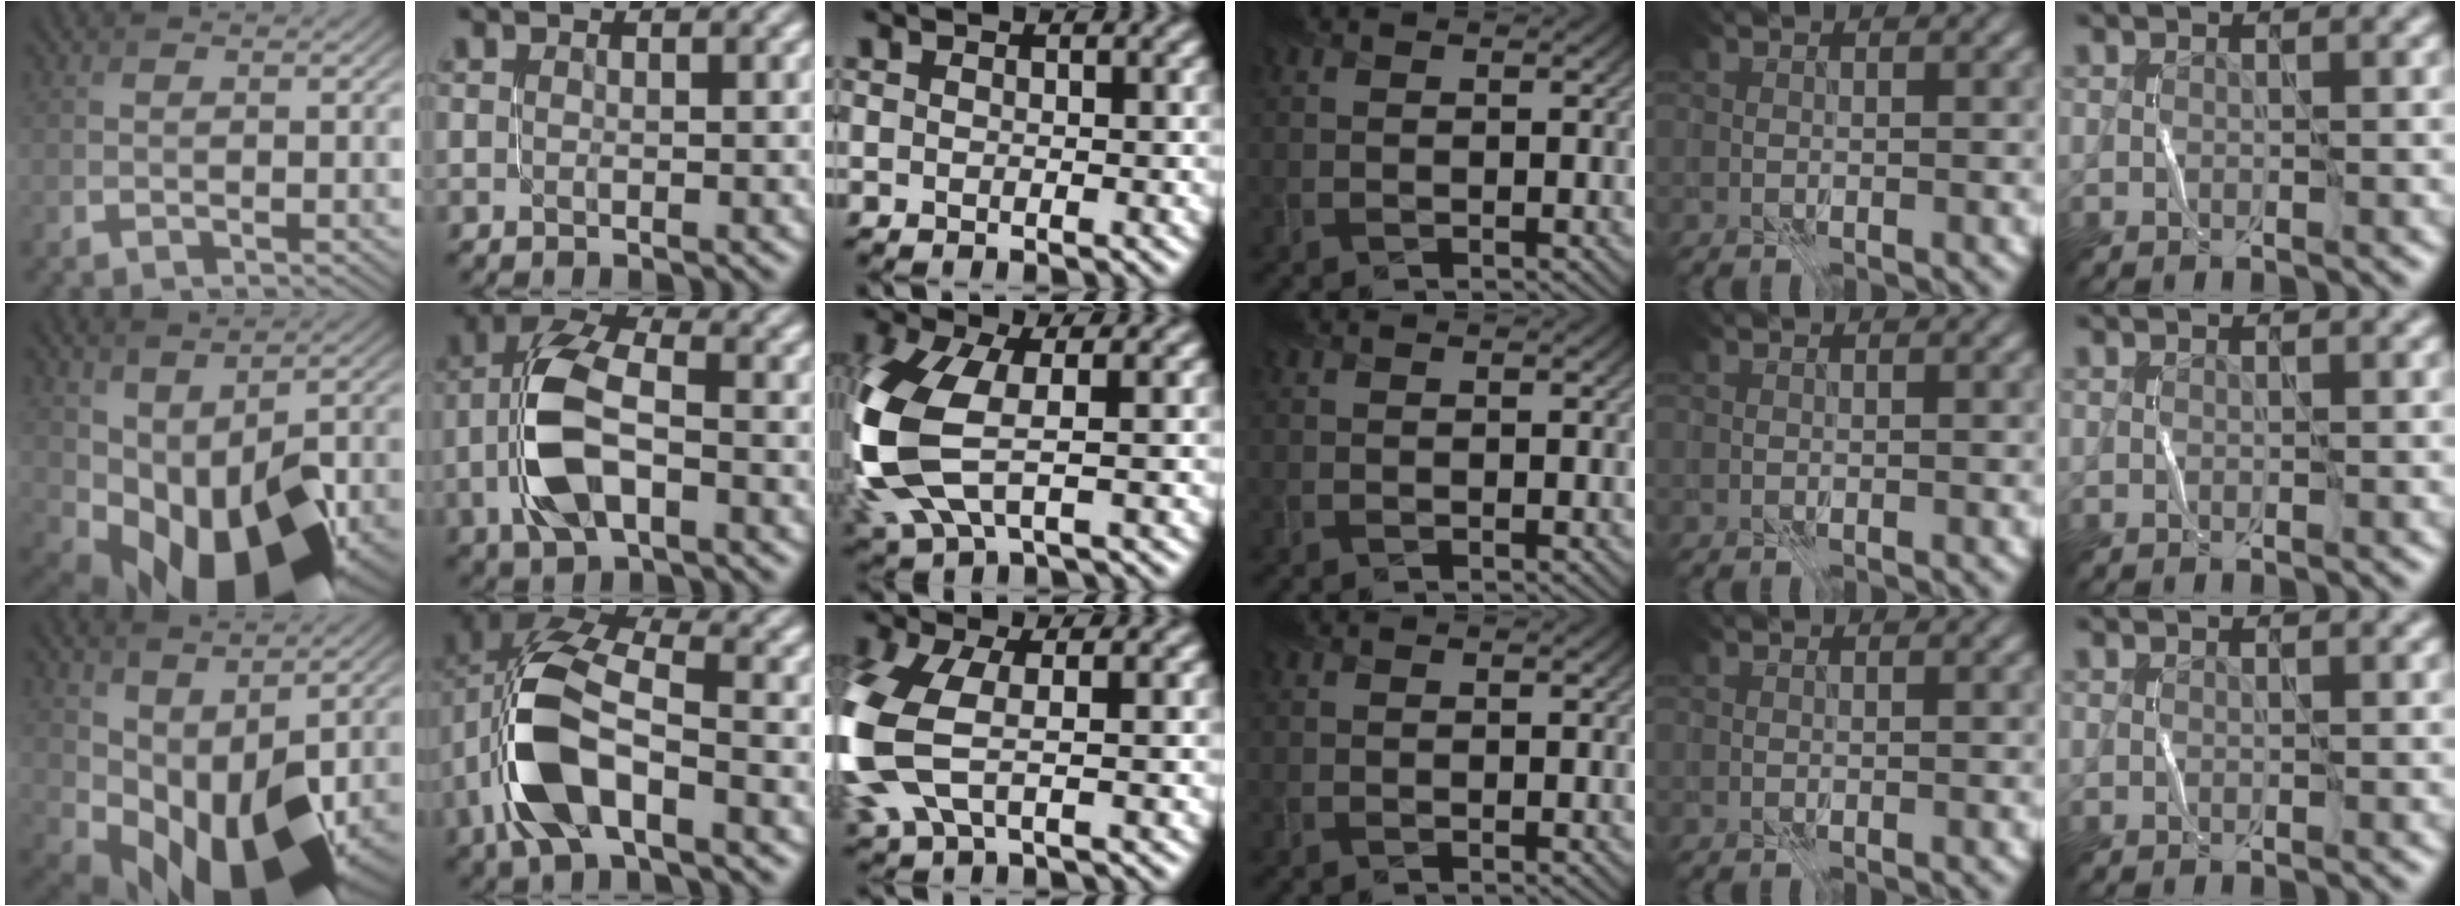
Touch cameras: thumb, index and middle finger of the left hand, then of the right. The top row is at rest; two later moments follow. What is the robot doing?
{"motion": "close", "object": "stapler"}